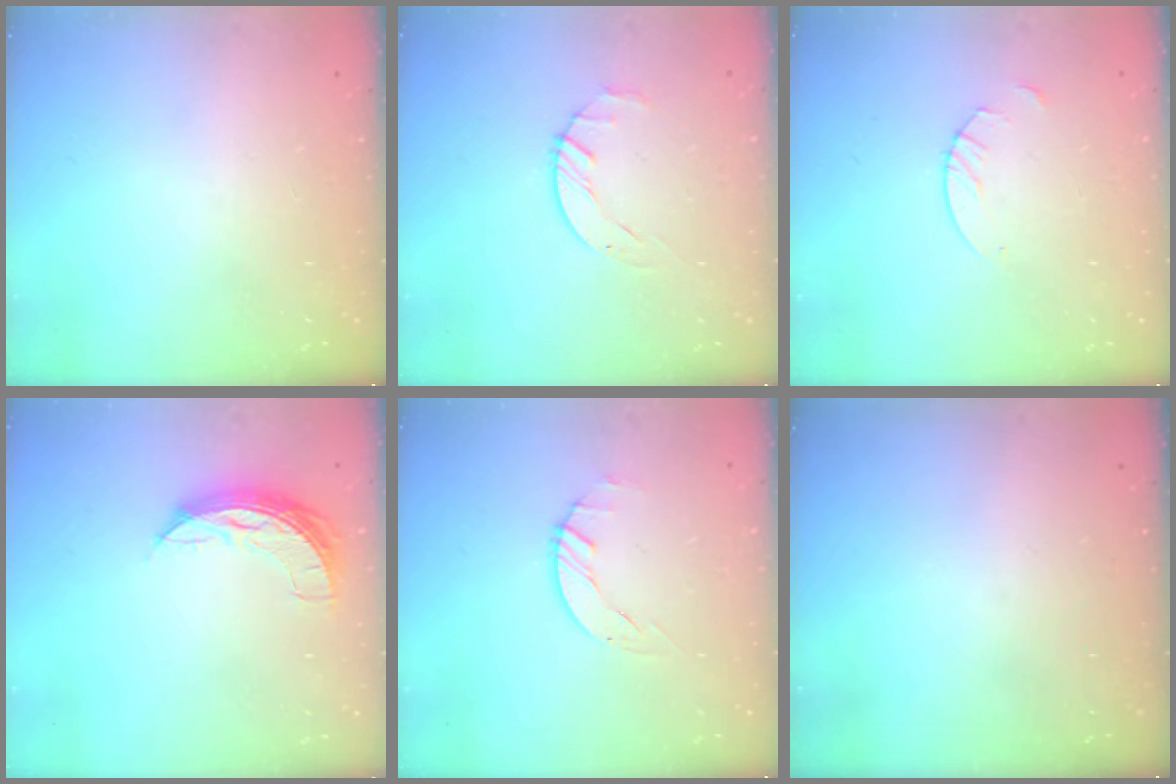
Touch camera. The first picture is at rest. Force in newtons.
{"total": 1.8, "press": 1.7, "slide": 0.3}
{"total": 2.7, "press": 2.7, "slide": 0.2}
{"total": 7.7, "press": 7.7, "slide": 0.4}
{"total": 1.5, "press": 1.4, "slide": 0.3}
{"total": 0.0}